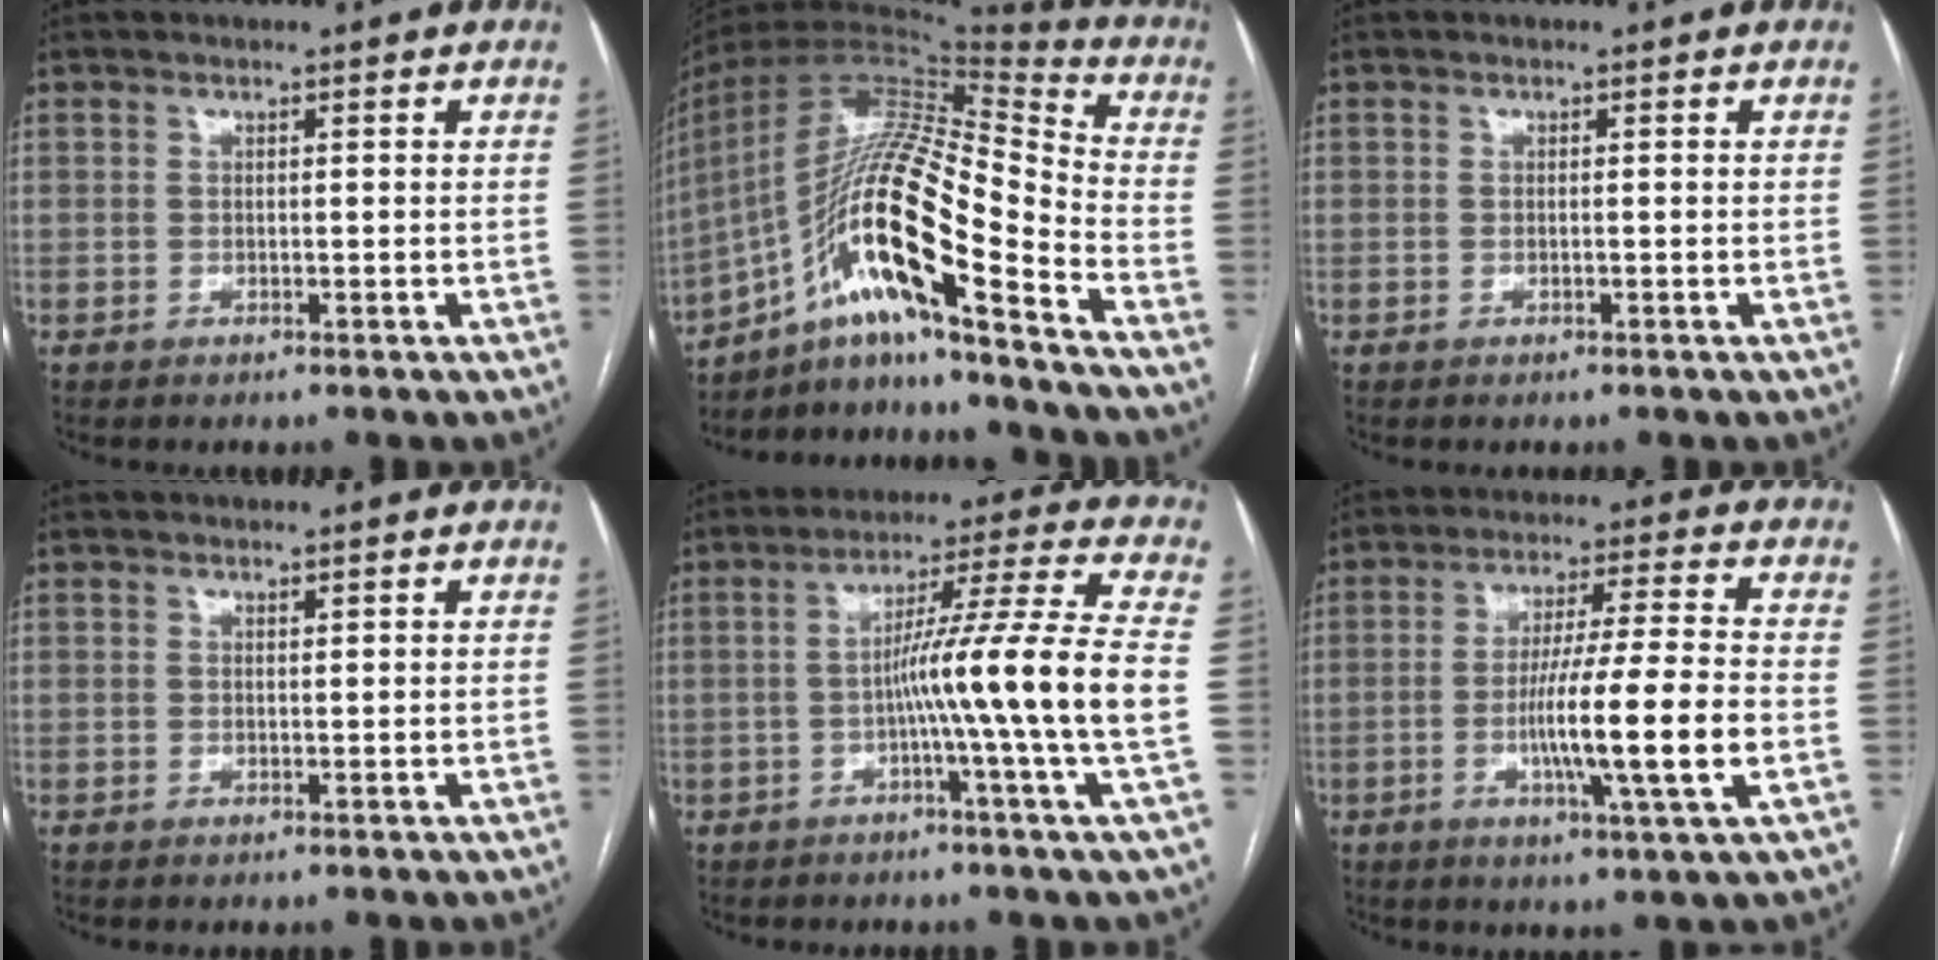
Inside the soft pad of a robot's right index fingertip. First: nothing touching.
{"total": 19.6, "force": [-10.4, 1.7, 16.5], "torque": [-0.332, 0.003, -0.187]}
{"total": 0.0}
{"total": 0.0}
{"total": 13.3, "force": [-2.4, -2.8, 12.8], "torque": [-0.200, 0.003, -0.045]}
{"total": 13.0, "force": [-2.9, -0.8, 12.6], "torque": [-0.224, -0.010, -0.057]}